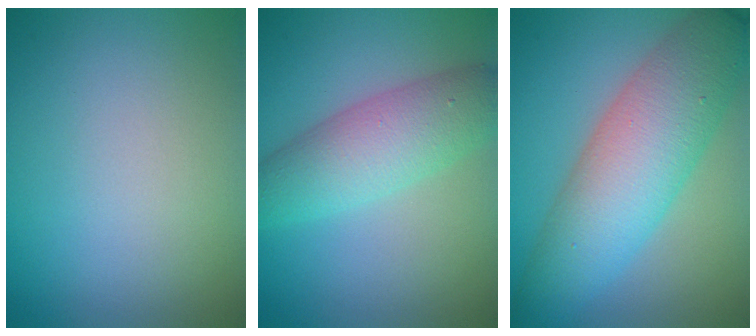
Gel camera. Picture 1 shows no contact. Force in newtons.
{"total": 5.4, "press": 5.4, "slide": 0.1}
{"total": 8.7, "press": 8.7, "slide": 0.2}